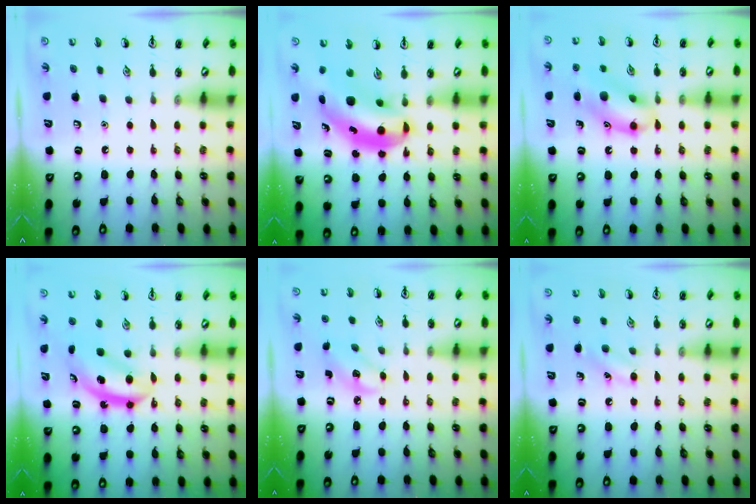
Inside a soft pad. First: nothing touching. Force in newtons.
{"total": 8.5, "press": 8.2, "slide": 2.4}
{"total": 13.5, "press": 13.4, "slide": 1.4}
{"total": 5.9, "press": 5.8, "slide": 0.8}
{"total": 3.0, "press": 2.9, "slide": 0.8}
{"total": 7.0, "press": 6.7, "slide": 2.3}